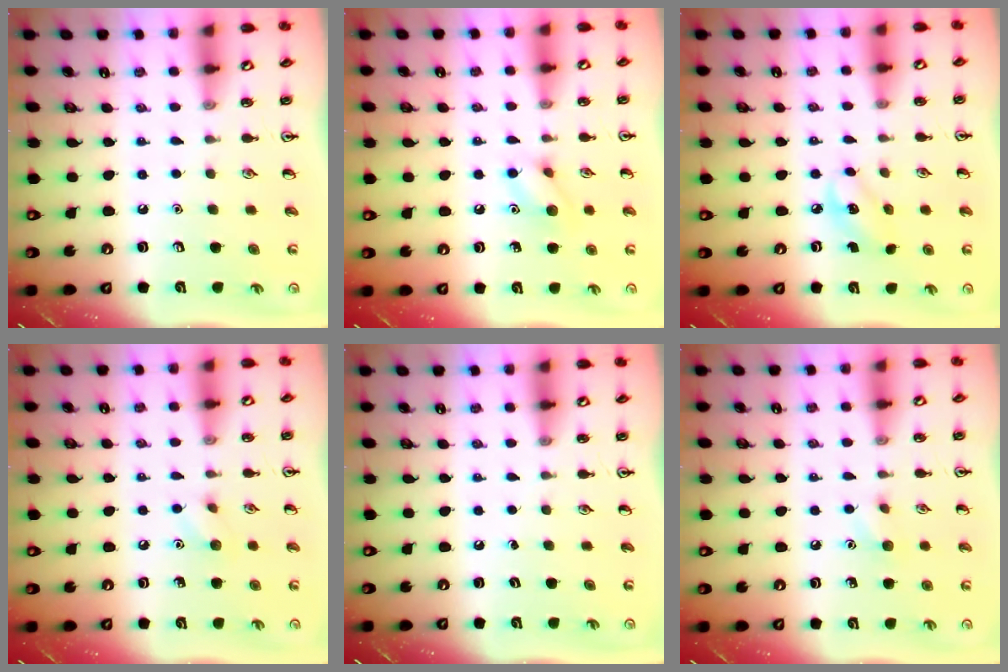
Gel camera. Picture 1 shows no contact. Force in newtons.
{"total": 7.9, "press": 7.9, "slide": 0.6}
{"total": 3.9, "press": 3.8, "slide": 0.9}
{"total": 5.6, "press": 5.4, "slide": 1.8}
{"total": 0.0}
{"total": 6.3, "press": 6.0, "slide": 1.9}